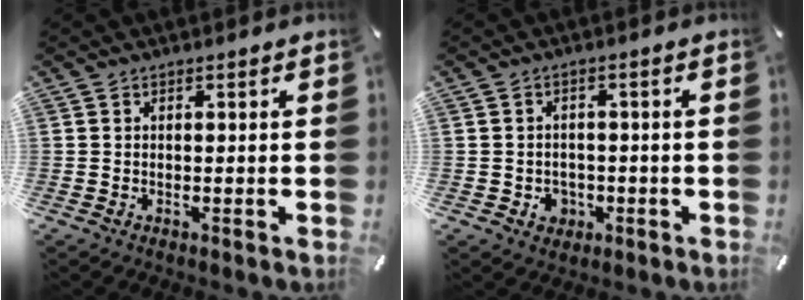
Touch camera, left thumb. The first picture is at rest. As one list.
[{"total": 4.0, "force": [-1.1, 3.6, 1.3], "torque": [-0.015, 0.002, -0.021]}]